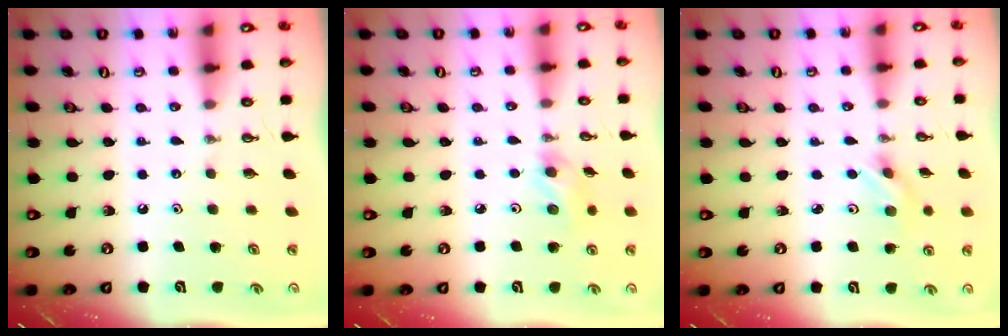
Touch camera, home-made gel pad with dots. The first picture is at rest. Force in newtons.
{"total": 5.4, "press": 5.3, "slide": 1.0}
{"total": 2.3, "press": 2.1, "slide": 0.8}